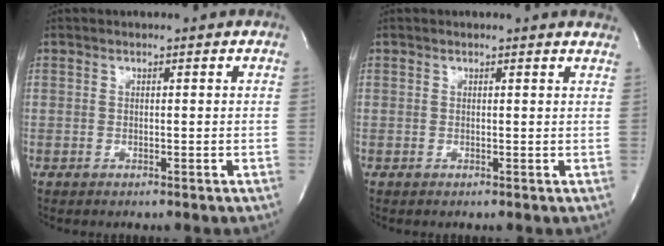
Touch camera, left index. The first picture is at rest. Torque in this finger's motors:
{"motor_torque": [-0.17, 0.11, -0.15, -0.04]}